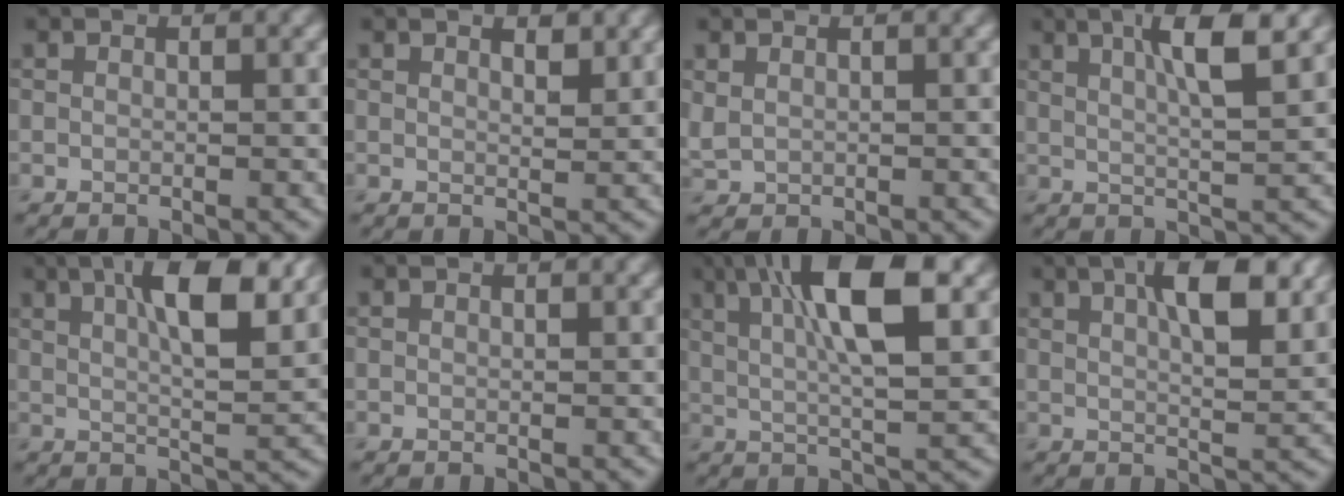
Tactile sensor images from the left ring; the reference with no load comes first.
{"total": 1.5, "force": [1.2, 0.3, 0.8], "torque": [-0.011, 0.000, 0.021]}
{"total": 0.9, "force": [0.4, 0.6, 0.5], "torque": [-0.015, -0.001, 0.013]}
{"total": 5.7, "force": [2.5, 1.1, 5.0], "torque": [-0.075, 0.004, 0.038]}
{"total": 8.7, "force": [3.7, 2.5, 7.5], "torque": [-0.108, 0.014, 0.051]}
{"total": 0.0}
{"total": 9.5, "force": [3.2, 2.4, 8.6], "torque": [-0.135, 0.008, 0.049]}
{"total": 6.9, "force": [2.9, 2.1, 5.9], "torque": [-0.084, 0.009, 0.039]}